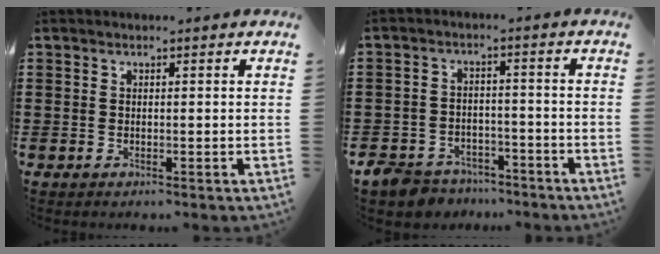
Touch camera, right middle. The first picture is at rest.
{"total": 5.0, "force": [-4.7, 1.6, 0.6], "torque": [-0.026, 0.008, -0.098]}